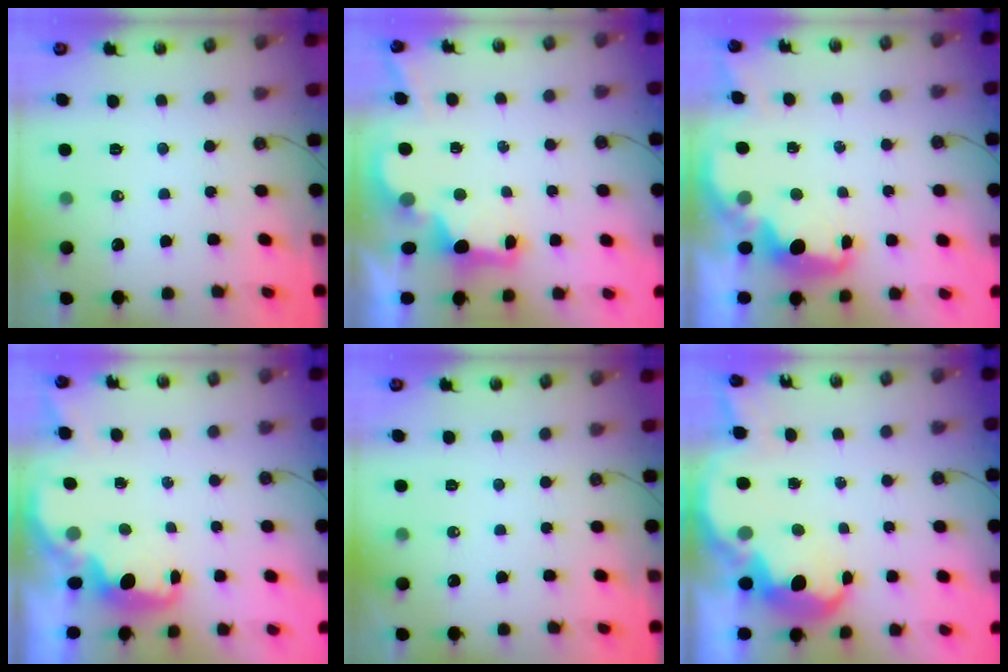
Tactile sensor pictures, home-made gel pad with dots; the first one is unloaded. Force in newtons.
{"total": 2.6, "press": 2.5, "slide": 0.9}
{"total": 2.4, "press": 2.2, "slide": 0.8}
{"total": 1.6, "press": 1.4, "slide": 0.7}
{"total": 0.6, "press": 0.0, "slide": 0.6}
{"total": 6.9, "press": 6.8, "slide": 0.7}